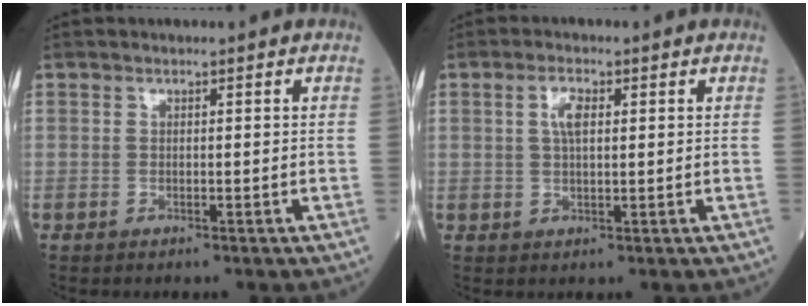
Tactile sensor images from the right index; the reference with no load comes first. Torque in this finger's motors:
{"motor_torque": [0.13, 0.05, 0.05, 0.06]}